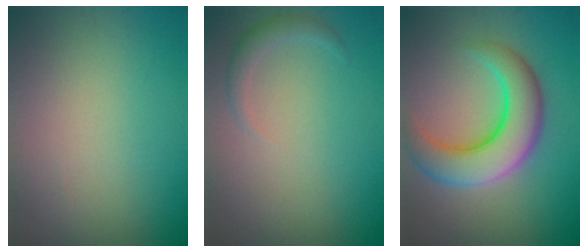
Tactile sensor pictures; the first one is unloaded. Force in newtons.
{"total": 1.4, "press": 1.4, "slide": 0.1}
{"total": 7.5, "press": 7.5, "slide": 0.3}